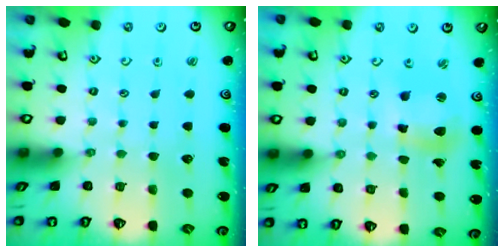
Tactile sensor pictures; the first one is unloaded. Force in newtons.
{"total": 10.0, "press": 9.9, "slide": 1.3}